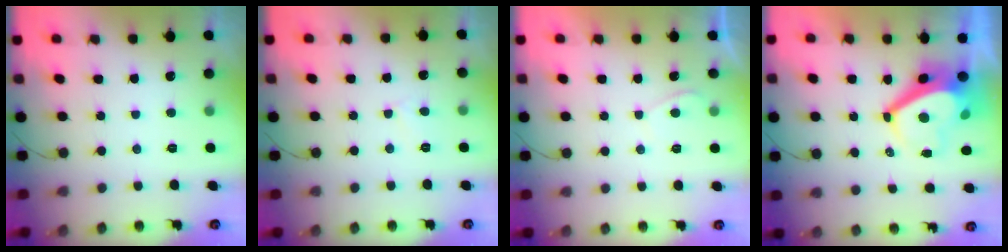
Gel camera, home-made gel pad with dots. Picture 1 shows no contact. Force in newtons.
{"total": 2.0, "press": 2.0, "slide": 0.2}
{"total": 0.8, "press": 0.7, "slide": 0.5}
{"total": 7.3, "press": 7.3, "slide": 0.8}